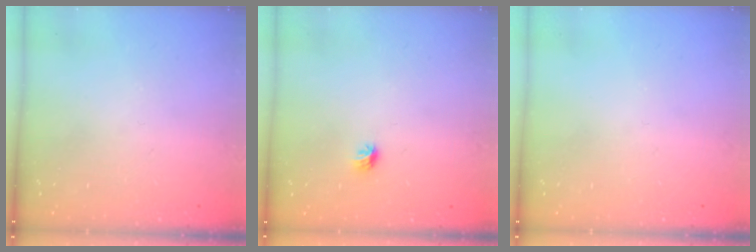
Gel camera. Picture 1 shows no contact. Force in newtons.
{"total": 4.2, "press": 4.1, "slide": 1.0}
{"total": 0.0}